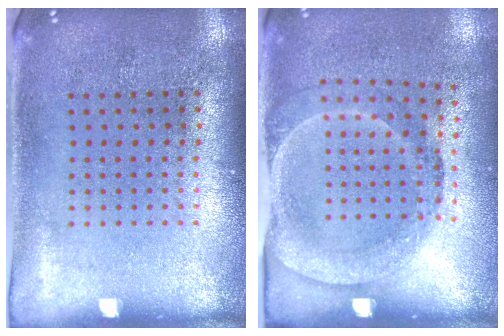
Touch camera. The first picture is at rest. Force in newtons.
{"total": 1.7, "press": 1.2, "slide": 1.2}